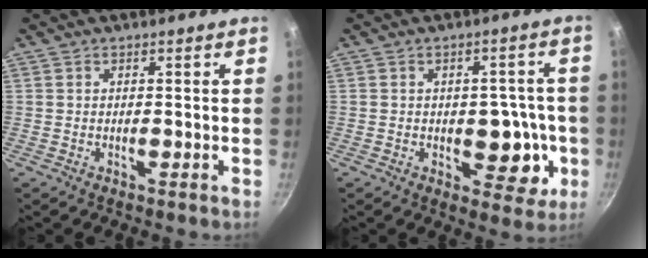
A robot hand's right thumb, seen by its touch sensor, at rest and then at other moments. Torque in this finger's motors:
{"motor_torque": [1.48, 1.16, 1.28, -0.62, 0.09]}